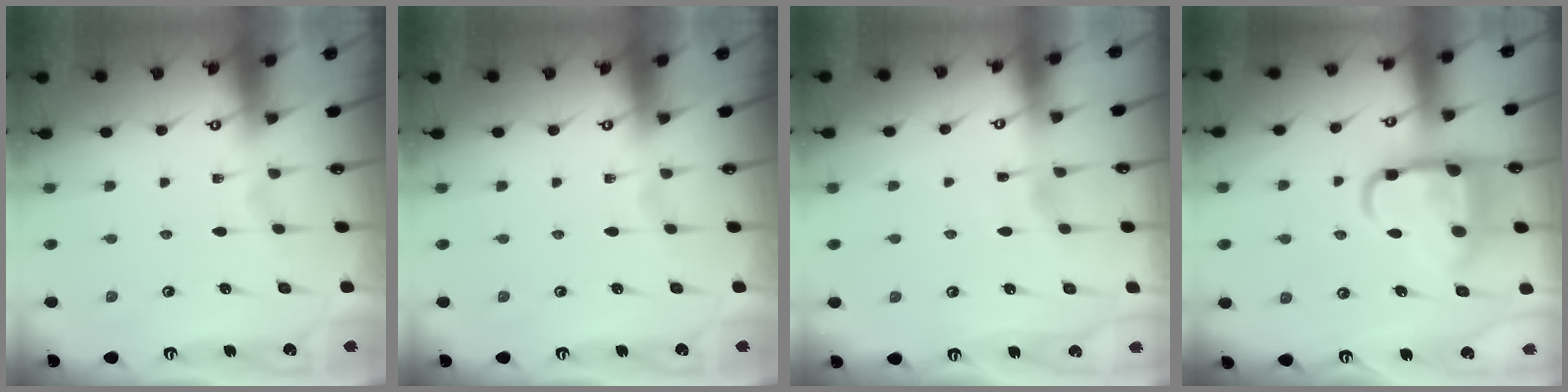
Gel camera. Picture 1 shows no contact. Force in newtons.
{"total": 0.0}
{"total": 2.7, "press": 2.7, "slide": 0.3}
{"total": 13.9, "press": 13.8, "slide": 1.7}